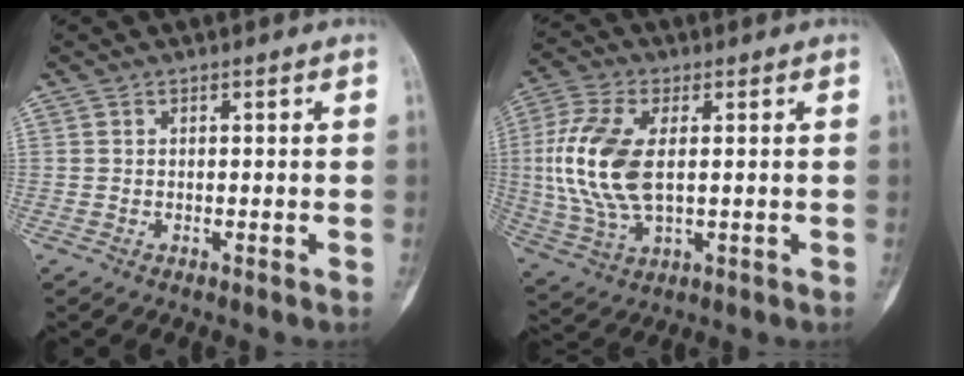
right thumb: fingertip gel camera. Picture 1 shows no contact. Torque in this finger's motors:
{"motor_torque": [1.42, 1.30, 1.18, -0.70, 0.37]}